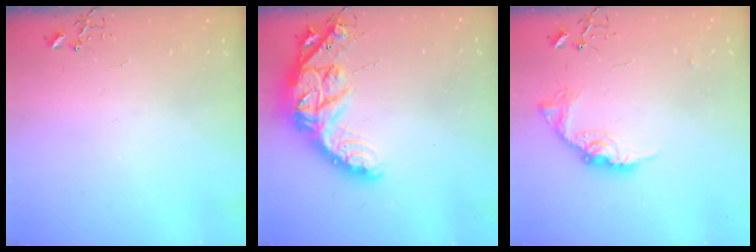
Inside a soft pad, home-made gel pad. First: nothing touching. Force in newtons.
{"total": 19.5, "press": 19.4, "slide": 1.3}
{"total": 12.6, "press": 12.6, "slide": 0.5}